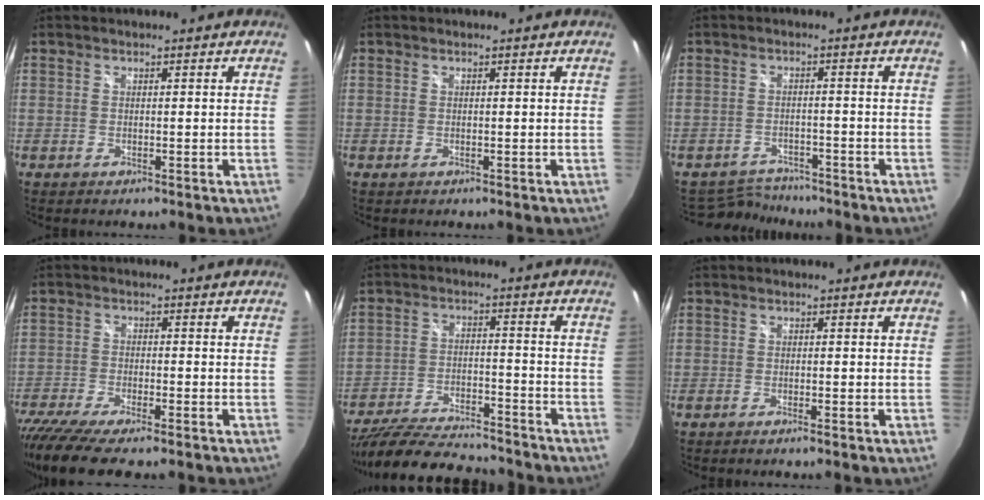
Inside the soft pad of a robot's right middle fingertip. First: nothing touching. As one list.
[{"total": 0.0}, {"total": 5.1, "force": [-4.9, 1.6, -0.4], "torque": [-0.009, 0.004, -0.082]}, {"total": 13.2, "force": [-10.7, 2.4, 7.4], "torque": [-0.169, -0.057, -0.184]}, {"total": 19.6, "force": [-17.1, 4.6, 8.5], "torque": [-0.174, -0.027, -0.265]}, {"total": 1.3, "force": [-1.0, -0.1, 0.7], "torque": [-0.014, -0.001, -0.018]}]